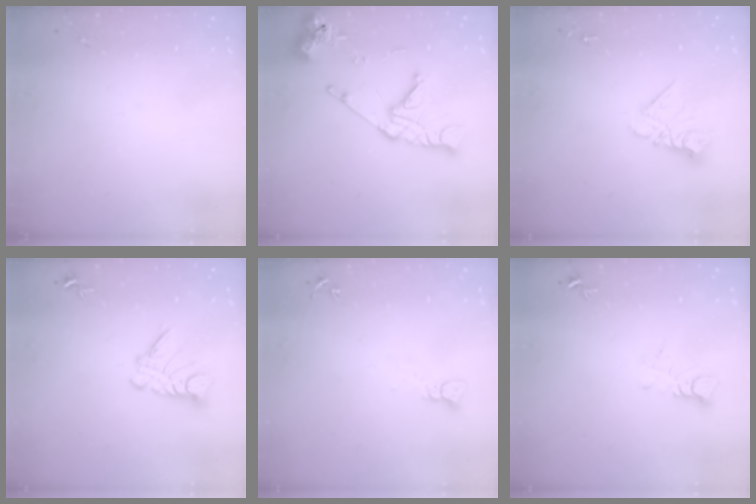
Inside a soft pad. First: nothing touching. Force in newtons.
{"total": 15.5, "press": 15.4, "slide": 1.9}
{"total": 9.8, "press": 9.7, "slide": 0.8}
{"total": 9.7, "press": 9.7, "slide": 0.9}
{"total": 2.4, "press": 2.4, "slide": 0.2}
{"total": 3.8, "press": 3.8, "slide": 0.4}